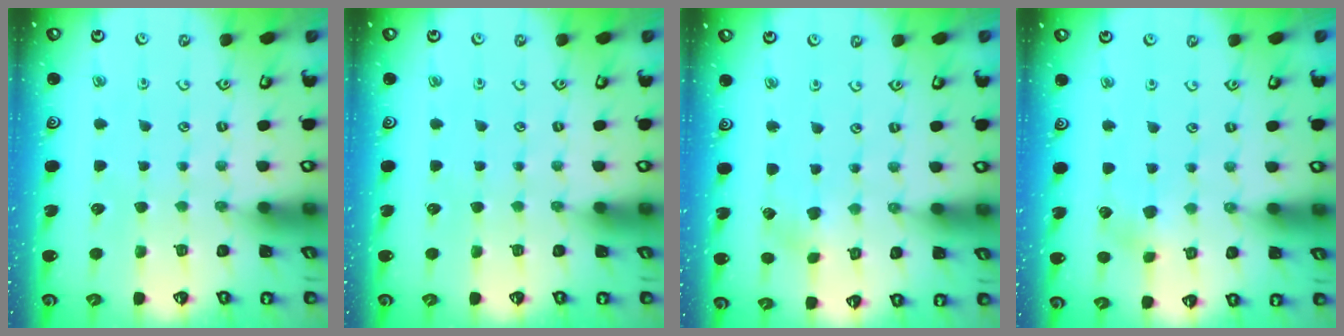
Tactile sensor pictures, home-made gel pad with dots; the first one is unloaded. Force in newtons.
{"total": 0.0}
{"total": 2.4, "press": 2.4, "slide": 0.3}
{"total": 4.5, "press": 4.5, "slide": 0.4}